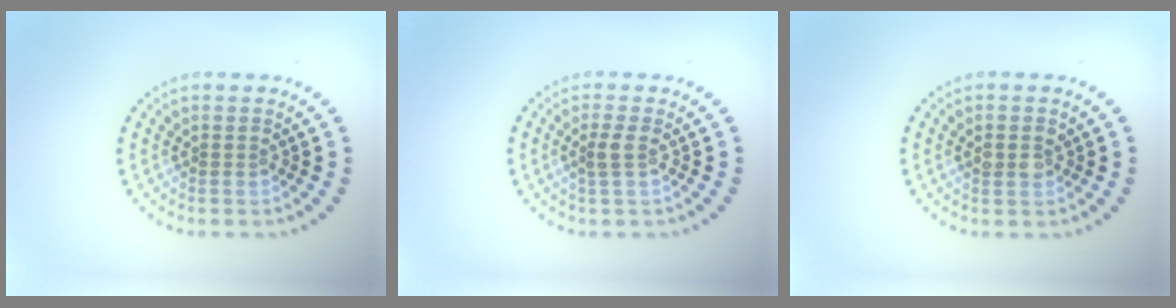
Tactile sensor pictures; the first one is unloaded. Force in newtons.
{"total": 1.5, "press": 1.2, "slide": 0.8}
{"total": 1.6, "press": 1.6, "slide": 0.3}